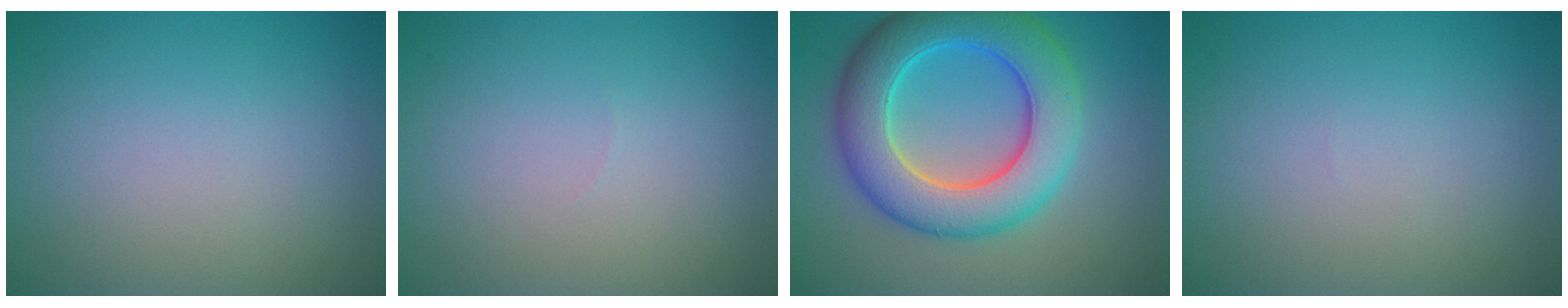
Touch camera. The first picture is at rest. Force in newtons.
{"total": 0.0}
{"total": 9.4, "press": 9.4, "slide": 0.3}
{"total": 0.0}